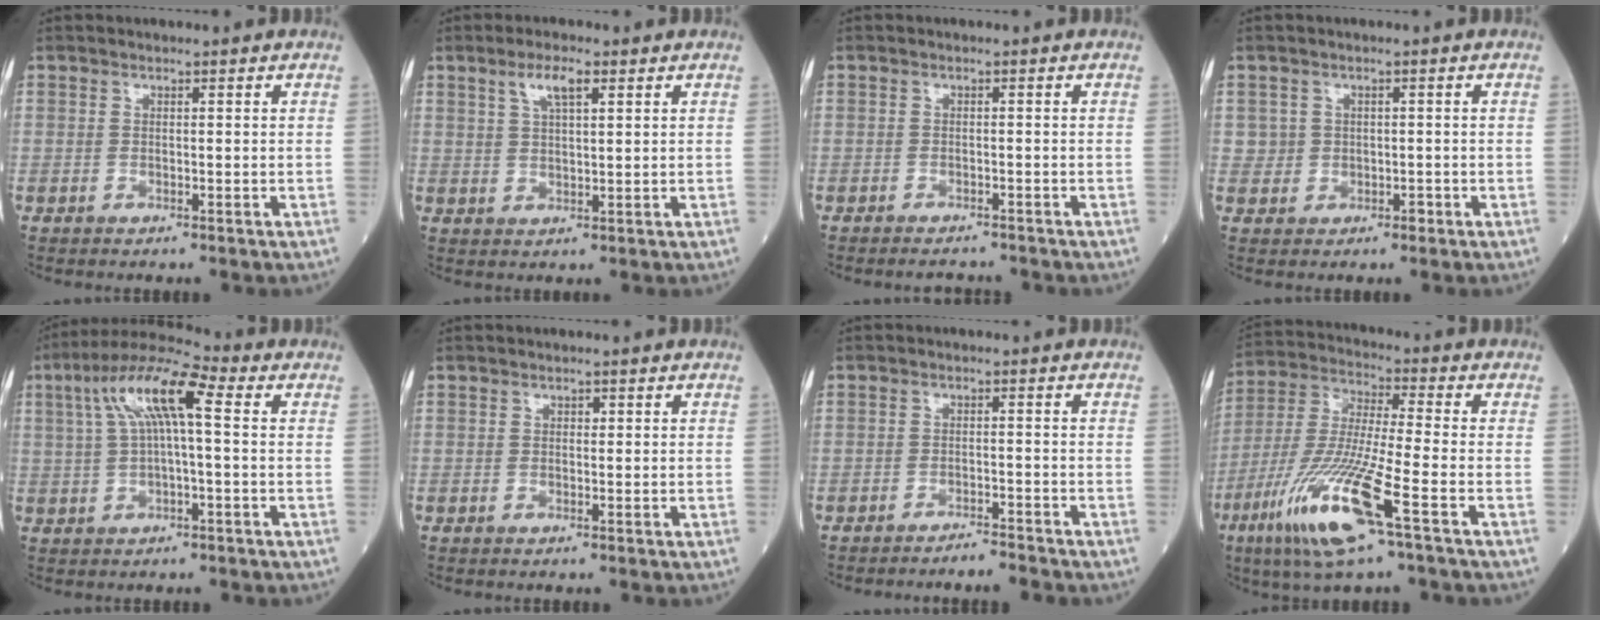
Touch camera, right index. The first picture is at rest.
{"total": 4.3, "force": [2.3, 0.9, 3.5], "torque": [-0.073, 0.007, 0.046]}
{"total": 2.5, "force": [-2.4, 0.5, 0.4], "torque": [-0.004, -0.005, -0.033]}
{"total": 2.5, "force": [0.0, 2.4, 0.3], "torque": [0.001, 0.005, 0.004]}
{"total": 10.7, "force": [2.7, 1.9, 10.2], "torque": [-0.204, 0.038, 0.044]}
{"total": 0.5, "force": [0.2, 0.4, 0.3], "torque": [-0.003, 0.000, 0.001]}
{"total": 2.9, "force": [-2.8, -0.7, 0.2], "torque": [0.000, -0.011, -0.046]}
{"total": 15.8, "force": [-7.5, 0.7, 13.9], "torque": [-0.301, -0.031, -0.144]}